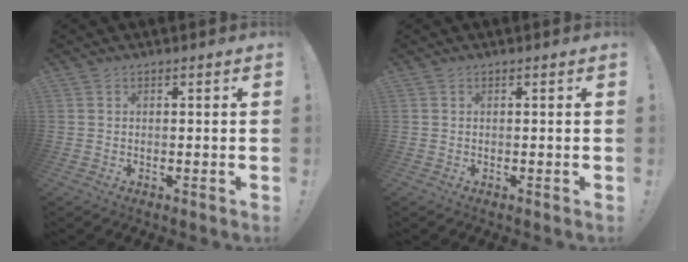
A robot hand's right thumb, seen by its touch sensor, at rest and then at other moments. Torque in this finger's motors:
{"motor_torque": [0.00, 0.00, -0.07, 0.07, 0.00]}